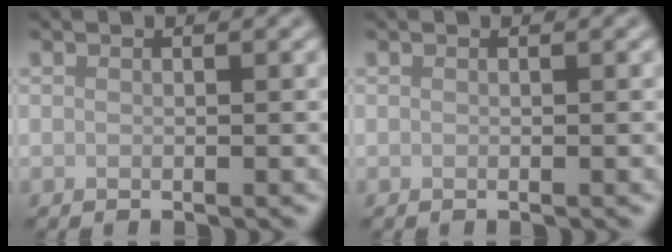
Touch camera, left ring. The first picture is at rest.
{"total": 0.0}